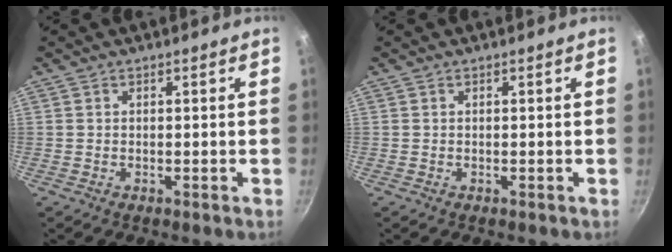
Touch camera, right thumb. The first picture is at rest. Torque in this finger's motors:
{"motor_torque": [-0.05, 0.05, 0.01, -0.01, 0.00]}